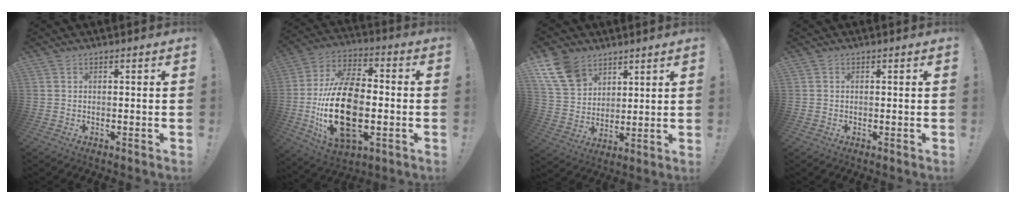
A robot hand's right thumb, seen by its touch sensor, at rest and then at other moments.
{"total": 25.1, "force": [-4.3, 14.5, 20.1], "torque": [-0.392, 0.021, -0.065]}
{"total": 13.9, "force": [8.5, 9.5, 5.6], "torque": [-0.104, -0.044, 0.171]}
{"total": 0.8, "force": [0.0, 0.8, -0.1], "torque": [-0.003, 0.005, 0.001]}